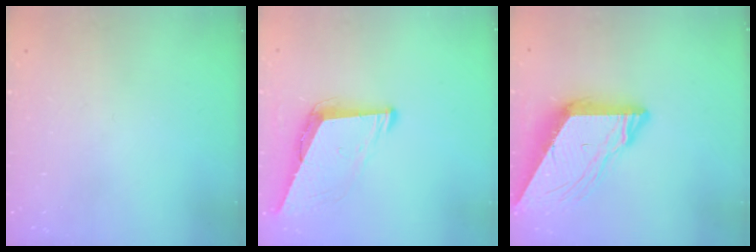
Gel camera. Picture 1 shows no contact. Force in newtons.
{"total": 8.3, "press": 7.8, "slide": 3.1}
{"total": 9.3, "press": 9.2, "slide": 0.8}